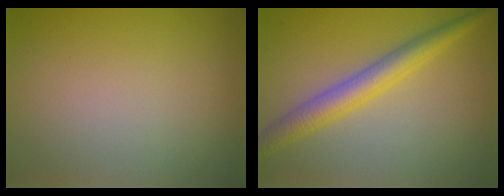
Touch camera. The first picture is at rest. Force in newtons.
{"total": 3.9, "press": 3.9, "slide": 0.1}